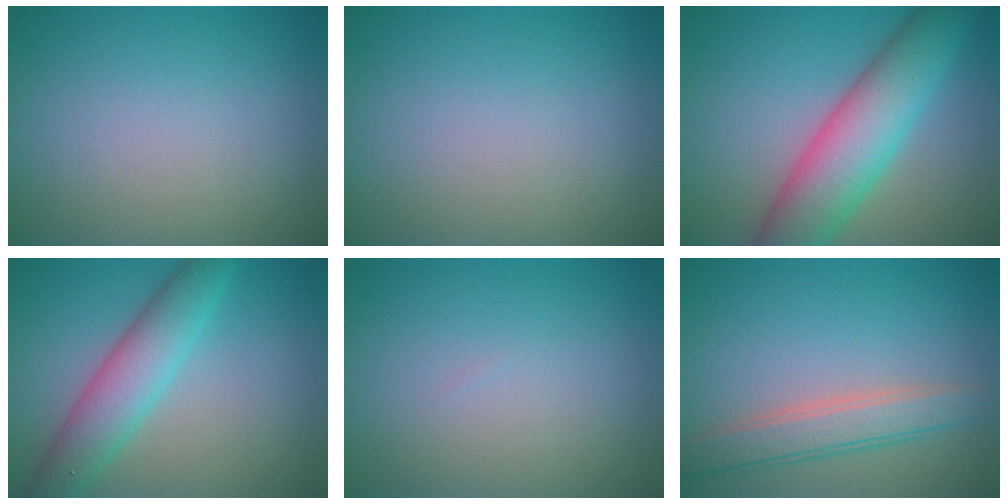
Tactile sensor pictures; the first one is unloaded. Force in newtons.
{"total": 0.0}
{"total": 8.5, "press": 8.5, "slide": 0.1}
{"total": 5.4, "press": 5.4, "slide": 0.2}
{"total": 0.0}
{"total": 3.6, "press": 3.6, "slide": 0.1}